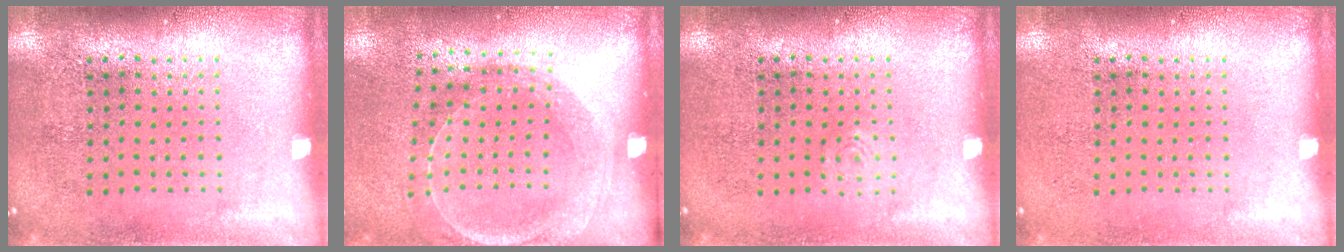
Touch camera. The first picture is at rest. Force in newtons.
{"total": 1.5, "press": 1.5, "slide": 0.4}
{"total": 0.5, "press": 0.5, "slide": 0.1}
{"total": 0.0}